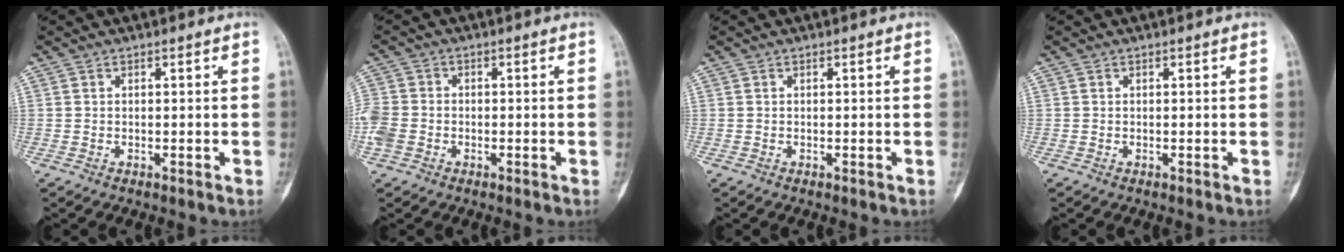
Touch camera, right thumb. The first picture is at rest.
{"total": 5.7, "force": [-1.9, 4.5, 2.9], "torque": [-0.072, 0.008, -0.037]}
{"total": 0.0}
{"total": 0.0}